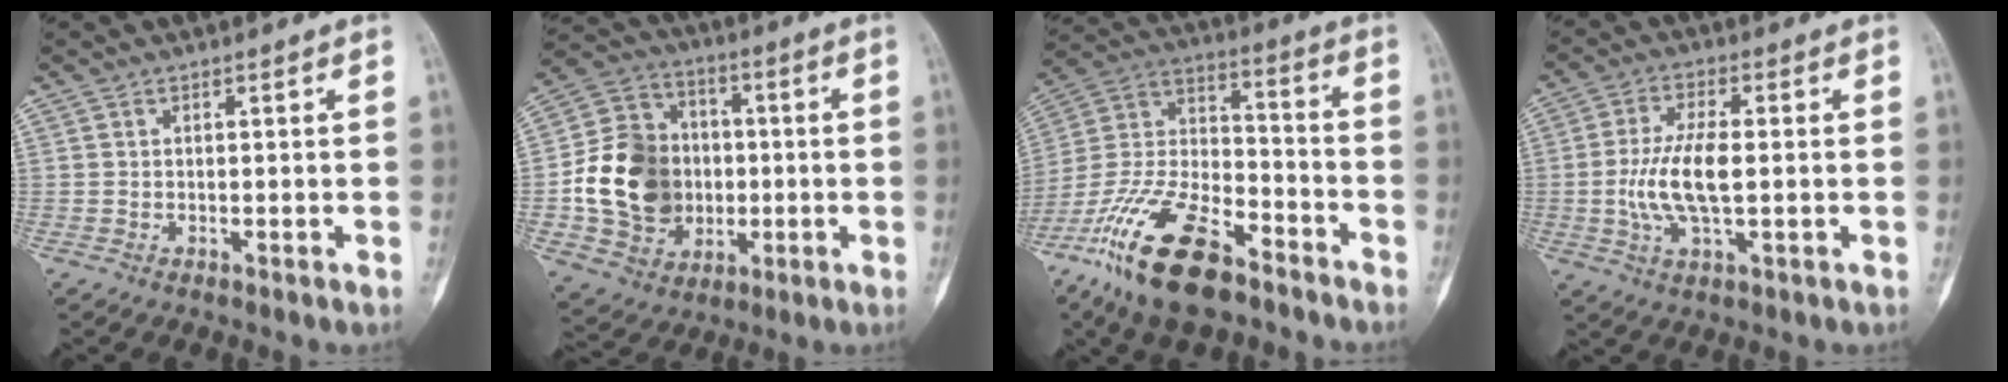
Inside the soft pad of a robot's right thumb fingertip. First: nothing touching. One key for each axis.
{"total": 19.3, "fx": -1.7, "fy": 15.7, "fz": 11.0, "tx": -0.166, "ty": 0.024, "tz": -0.023}
{"total": 22.5, "fx": -14.6, "fy": 9.2, "fz": 14.5, "tx": -0.309, "ty": 0.055, "tz": -0.274}
{"total": 10.2, "fx": -0.8, "fy": 4.1, "fz": 9.2, "tx": -0.192, "ty": 0.004, "tz": -0.015}